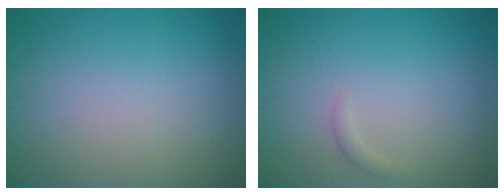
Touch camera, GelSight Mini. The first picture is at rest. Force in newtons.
{"total": 0.7, "press": 0.7, "slide": 0.1}